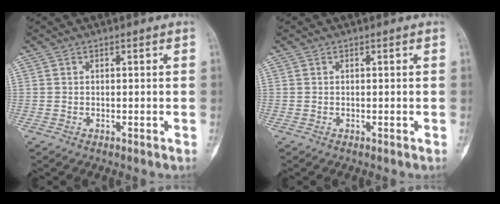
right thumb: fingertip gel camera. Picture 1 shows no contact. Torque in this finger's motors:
{"motor_torque": [0.00, 0.00, 0.12, -0.05, 0.04]}